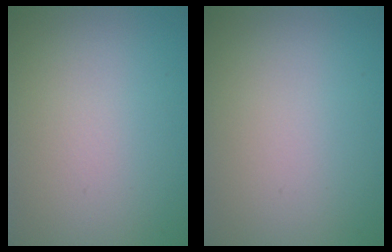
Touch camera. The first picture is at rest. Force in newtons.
{"total": 0.0}